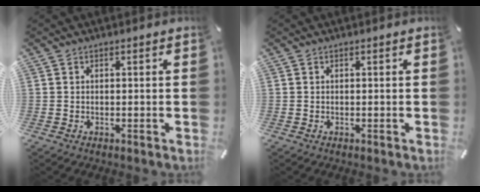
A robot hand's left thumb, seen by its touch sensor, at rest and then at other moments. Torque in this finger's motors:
{"motor_torque": [0.00, 0.00, 0.00, 0.00, 0.00]}